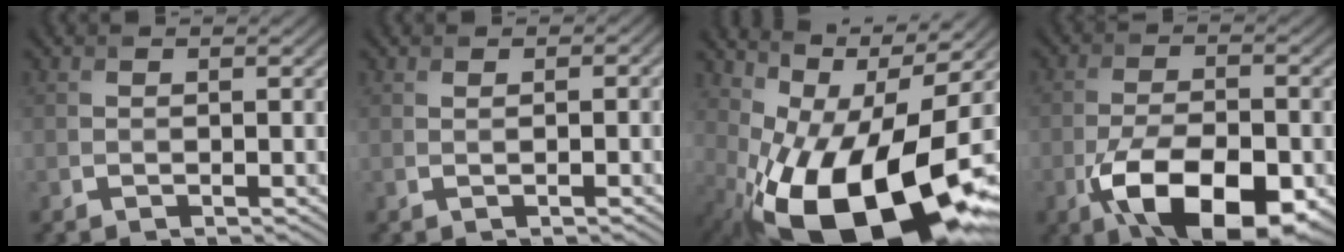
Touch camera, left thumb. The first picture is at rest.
{"total": 0.9, "force": [0.3, 0.3, 0.8], "torque": [-0.013, 0.003, 0.002]}
{"total": 18.5, "force": [-5.2, 7.8, 16.0], "torque": [-0.268, -0.021, -0.086]}
{"total": 11.8, "force": [-5.4, 5.5, 8.9], "torque": [-0.174, -0.019, -0.095]}